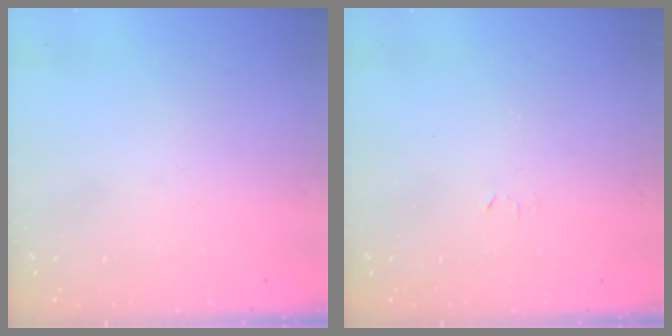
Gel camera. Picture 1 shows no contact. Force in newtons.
{"total": 2.4, "press": 2.4, "slide": 0.4}